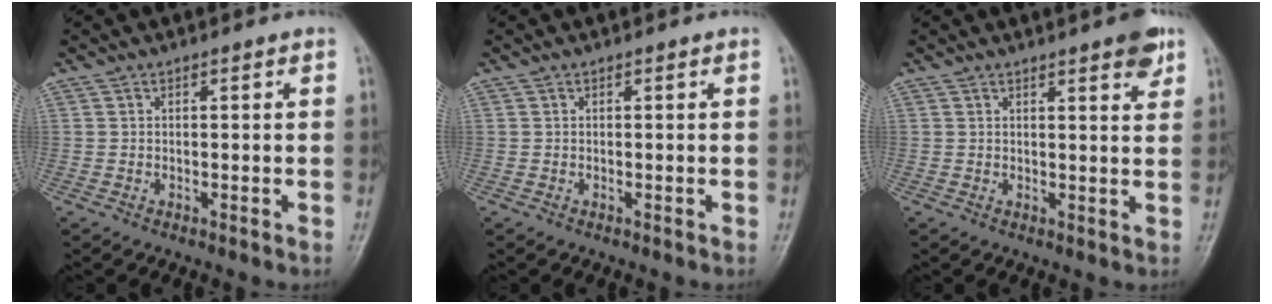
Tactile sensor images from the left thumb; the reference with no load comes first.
{"total": 0.0}
{"total": 4.5, "force": [2.9, 1.0, 3.3], "torque": [-0.034, -0.015, 0.034]}